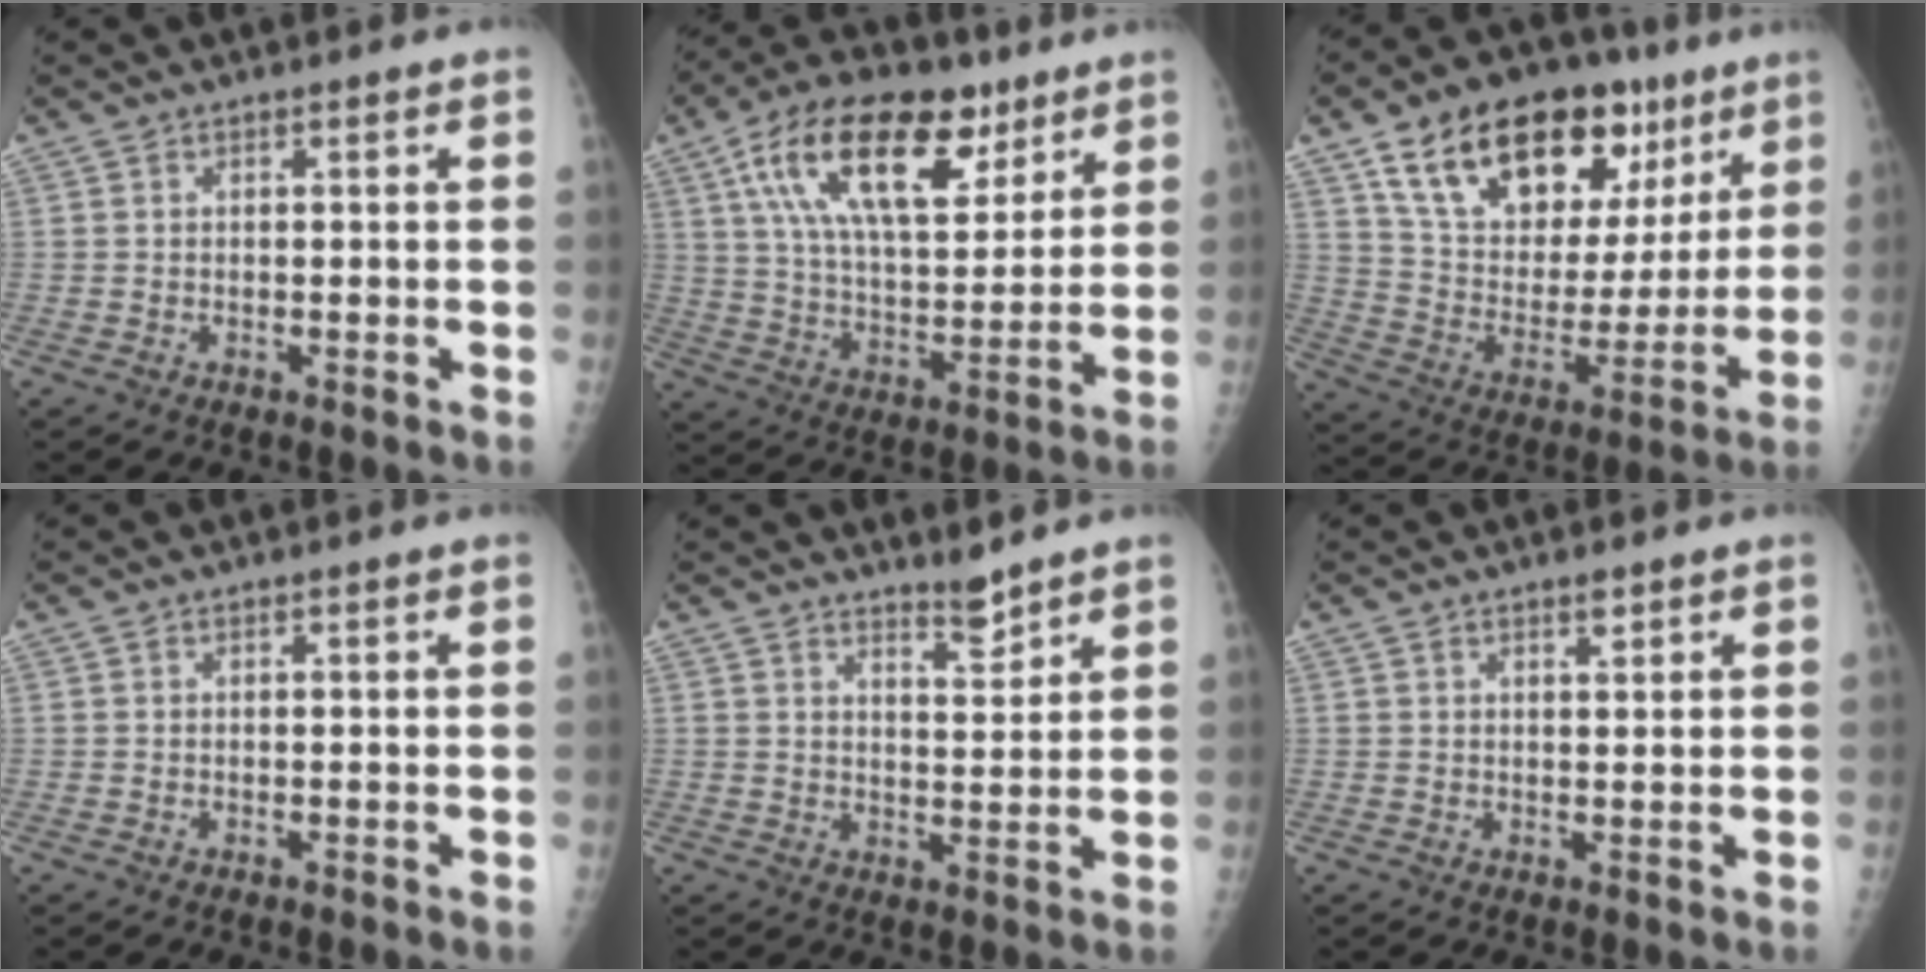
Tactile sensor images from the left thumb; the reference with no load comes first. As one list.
[{"total": 21.5, "force": [10.8, 10.6, 15.2], "torque": [-0.233, -0.025, 0.188]}, {"total": 27.7, "force": [15.2, 14.8, 17.8], "torque": [-0.237, -0.016, 0.254]}, {"total": 0.0}, {"total": 3.9, "force": [3.5, 0.5, 1.6], "torque": [-0.017, -0.036, 0.058]}, {"total": 1.7, "force": [1.2, 0.5, 1.0], "torque": [-0.010, -0.007, 0.019]}]